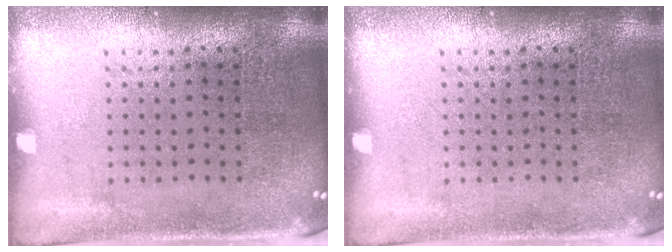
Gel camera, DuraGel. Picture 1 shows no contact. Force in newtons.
{"total": 0.0}